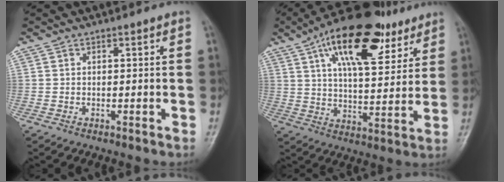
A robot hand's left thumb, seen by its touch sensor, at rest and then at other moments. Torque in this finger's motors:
{"motor_torque": [0.44, 0.52, 1.77, -1.00, 0.33]}